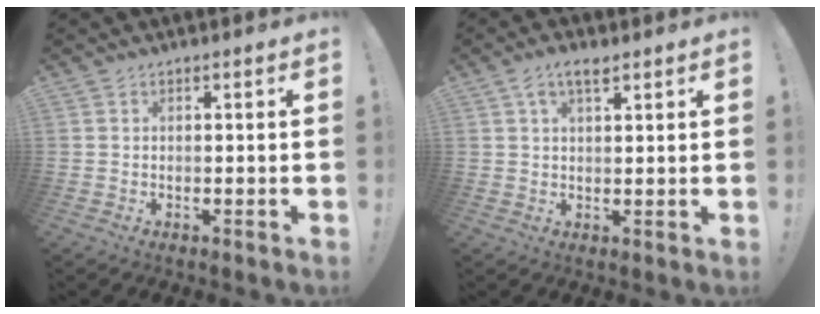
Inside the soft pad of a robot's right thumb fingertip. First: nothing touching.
{"total": 5.2, "force": [2.6, 2.5, 3.7], "torque": [-0.066, -0.004, 0.048]}